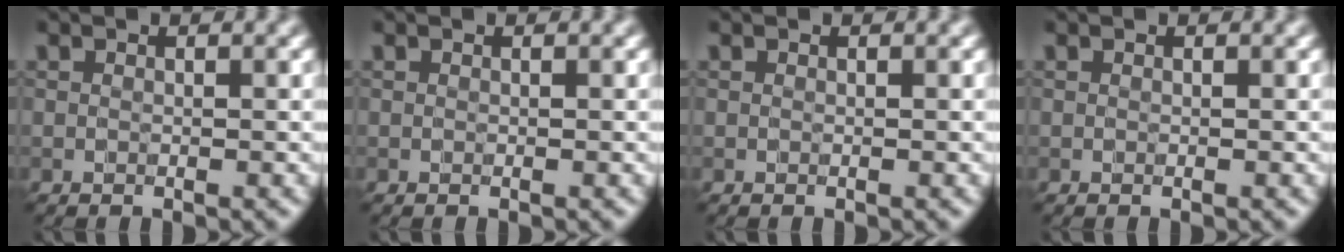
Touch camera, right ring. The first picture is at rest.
{"total": 0.0}
{"total": 0.0}
{"total": 0.0}